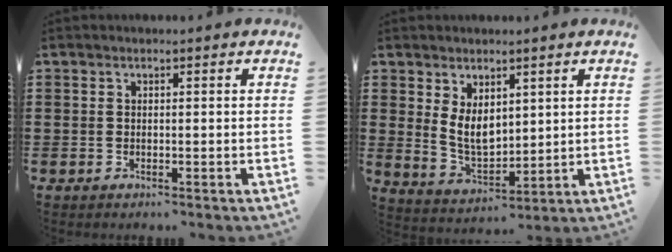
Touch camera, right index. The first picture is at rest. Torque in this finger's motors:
{"motor_torque": [1.19, 0.95, 0.32, 0.12]}